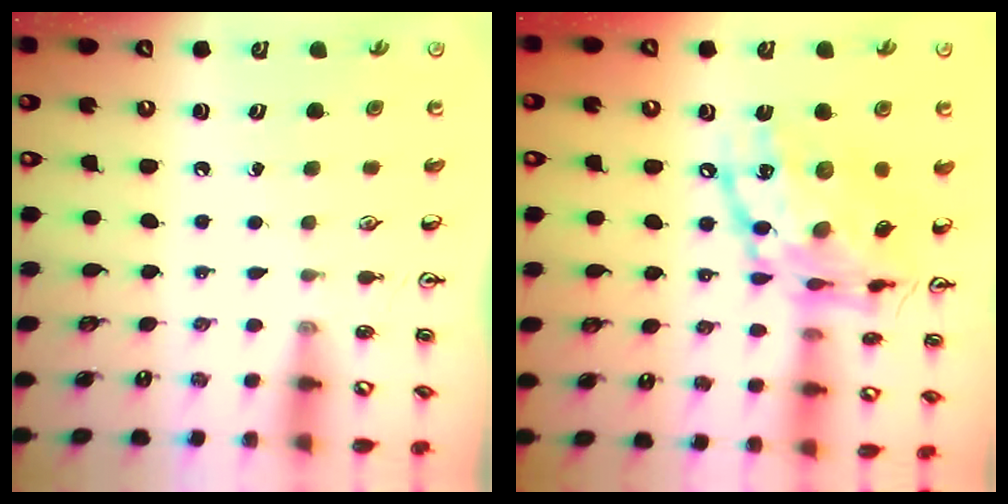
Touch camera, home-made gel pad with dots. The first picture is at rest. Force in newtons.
{"total": 19.7, "press": 19.6, "slide": 1.6}